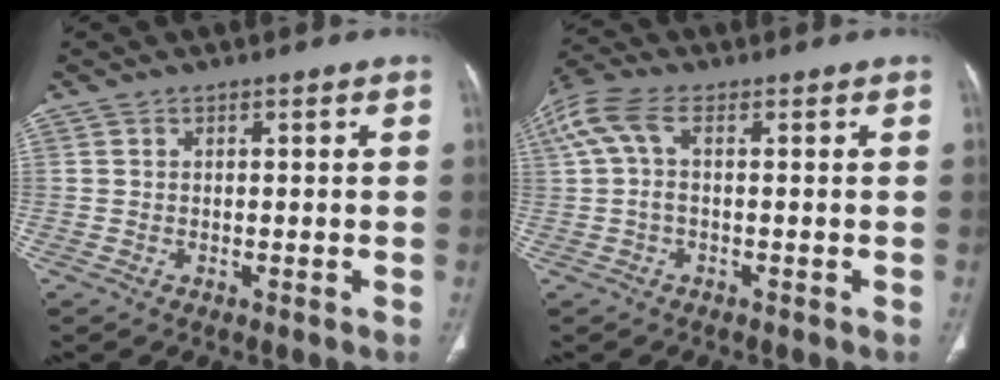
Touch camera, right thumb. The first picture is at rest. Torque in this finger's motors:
{"motor_torque": [-0.38, 1.10, 0.95, 0.04, 0.32]}